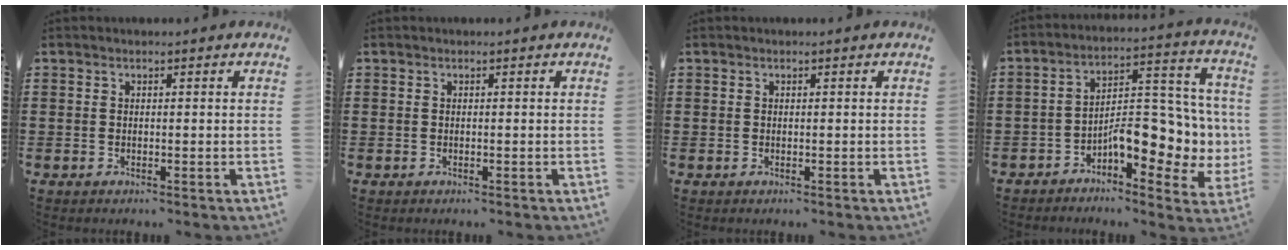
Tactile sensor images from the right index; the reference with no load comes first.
{"total": 0.0}
{"total": 0.0}
{"total": 9.4, "force": [-2.4, 5.1, 7.6], "torque": [-0.108, -0.010, -0.041]}